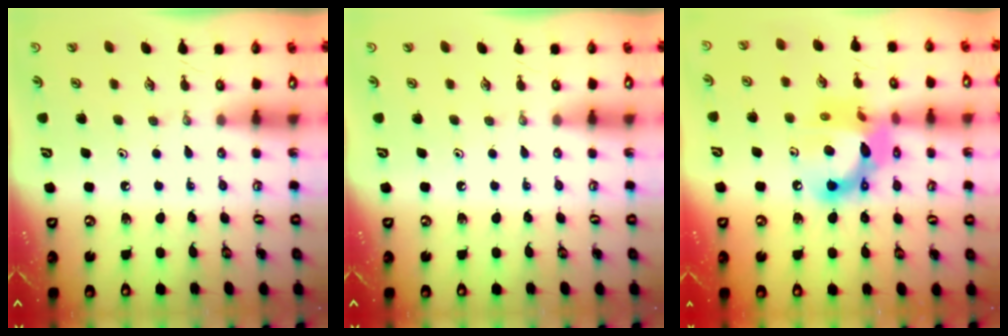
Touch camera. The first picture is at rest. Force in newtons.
{"total": 0.0}
{"total": 15.3, "press": 15.3, "slide": 0.9}